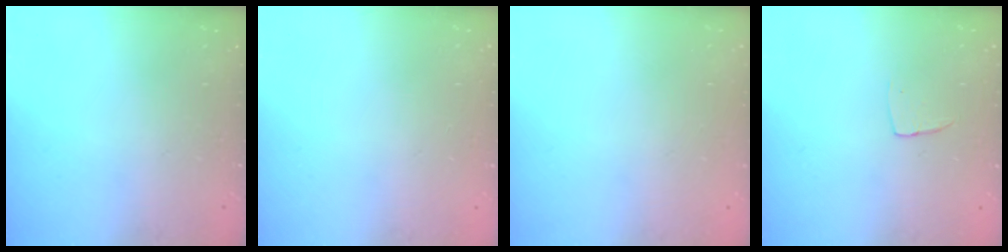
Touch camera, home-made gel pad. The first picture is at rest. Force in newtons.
{"total": 0.0}
{"total": 0.0}
{"total": 4.0, "press": 4.0, "slide": 0.2}